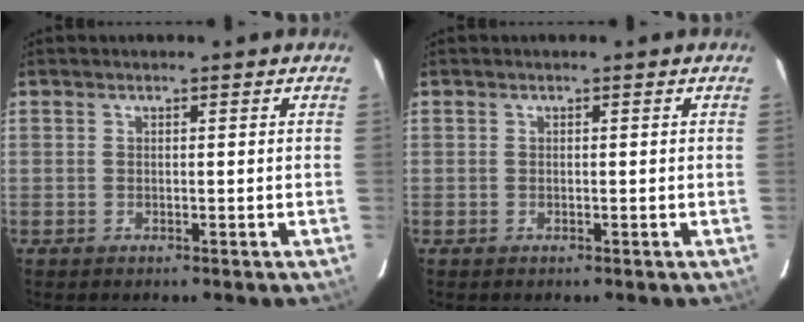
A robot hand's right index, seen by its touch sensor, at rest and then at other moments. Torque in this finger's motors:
{"motor_torque": [0.02, -0.01, 0.01, 0.00]}